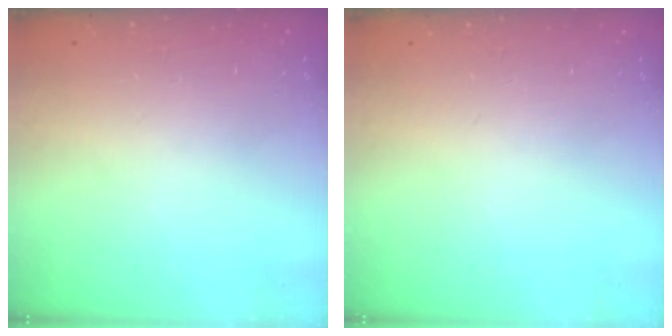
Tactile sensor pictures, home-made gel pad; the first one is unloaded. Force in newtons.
{"total": 0.0}